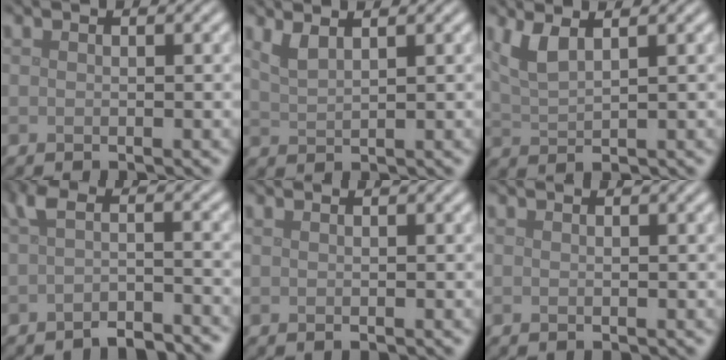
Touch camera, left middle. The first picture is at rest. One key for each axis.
{"total": 1.9, "fx": 1.4, "fy": 0.6, "fz": 1.2, "tx": -0.023, "ty": 0.001, "tz": 0.031}
{"total": 2.9, "fx": 1.6, "fy": 0.9, "fz": 2.3, "tx": -0.048, "ty": 0.000, "tz": 0.034}
{"total": 3.3, "fx": -2.2, "fy": 1.0, "fz": 2.2, "tx": -0.038, "ty": -0.008, "tz": -0.043}
{"total": 0.5, "fx": 0.0, "fy": 0.1, "fz": 0.5, "tx": -0.008, "ty": 0.003, "tz": 0.000}
{"total": 0.0}